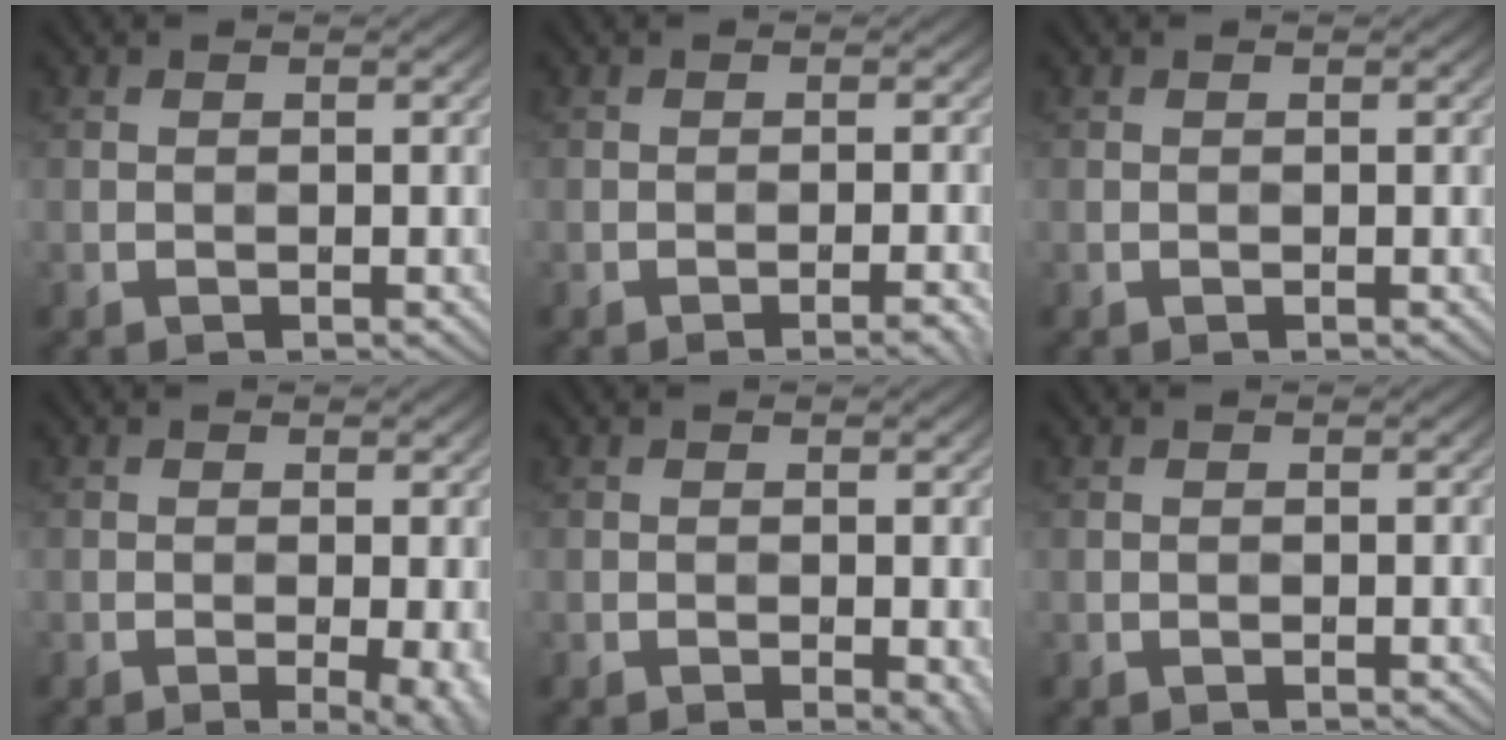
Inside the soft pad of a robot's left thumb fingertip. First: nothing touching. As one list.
[{"total": 2.2, "force": [-1.1, 0.4, 1.8], "torque": [-0.022, 0.006, -0.020]}, {"total": 0.0}, {"total": 3.1, "force": [-0.7, 0.6, 2.9], "torque": [-0.046, -0.006, -0.010]}, {"total": 1.6, "force": [-0.4, 0.5, 1.5], "torque": [-0.020, -0.006, -0.004]}, {"total": 0.0}]